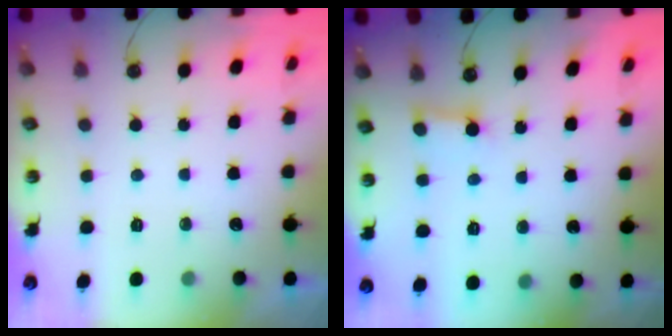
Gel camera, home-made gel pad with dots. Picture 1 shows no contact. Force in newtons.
{"total": 2.7, "press": 2.7, "slide": 0.1}